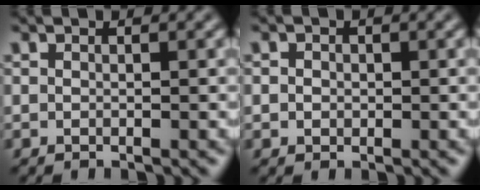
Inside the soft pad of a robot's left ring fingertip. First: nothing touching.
{"total": 1.3, "force": [0.3, 1.1, 0.5], "torque": [-0.003, 0.005, -0.002]}